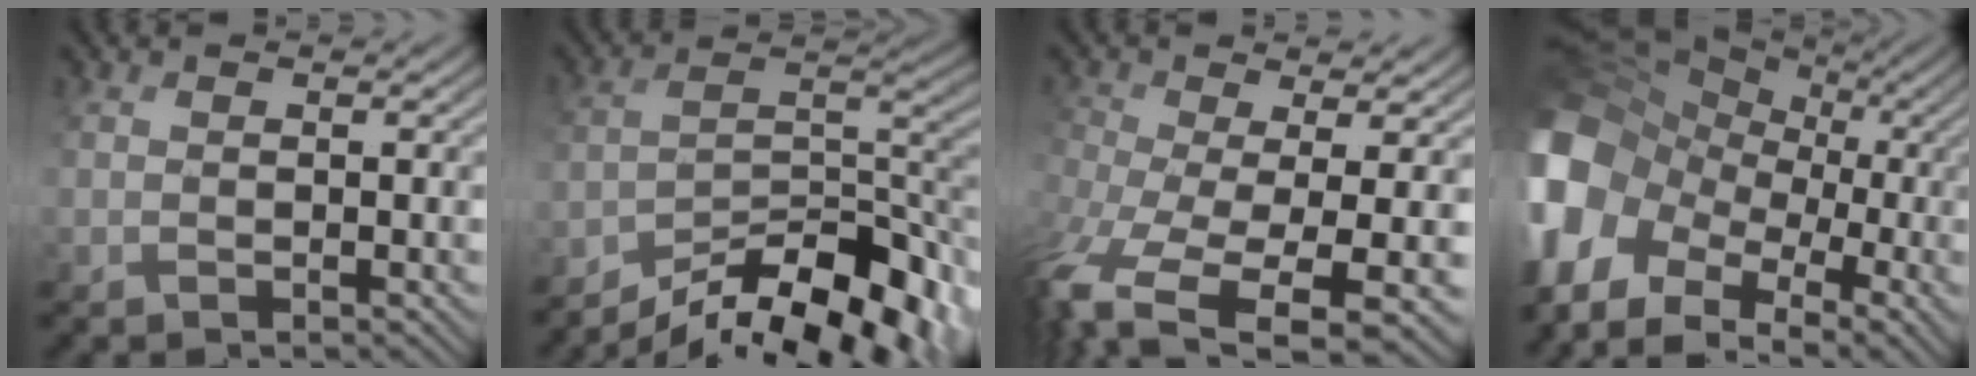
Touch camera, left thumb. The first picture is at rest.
{"total": 15.4, "force": [-12.4, 4.2, 8.3], "torque": [-0.160, 0.004, -0.201]}
{"total": 12.3, "force": [-5.4, 4.9, 9.9], "torque": [-0.259, -0.038, -0.068]}
{"total": 18.3, "force": [-5.1, 13.9, 10.8], "torque": [-0.290, -0.015, -0.074]}